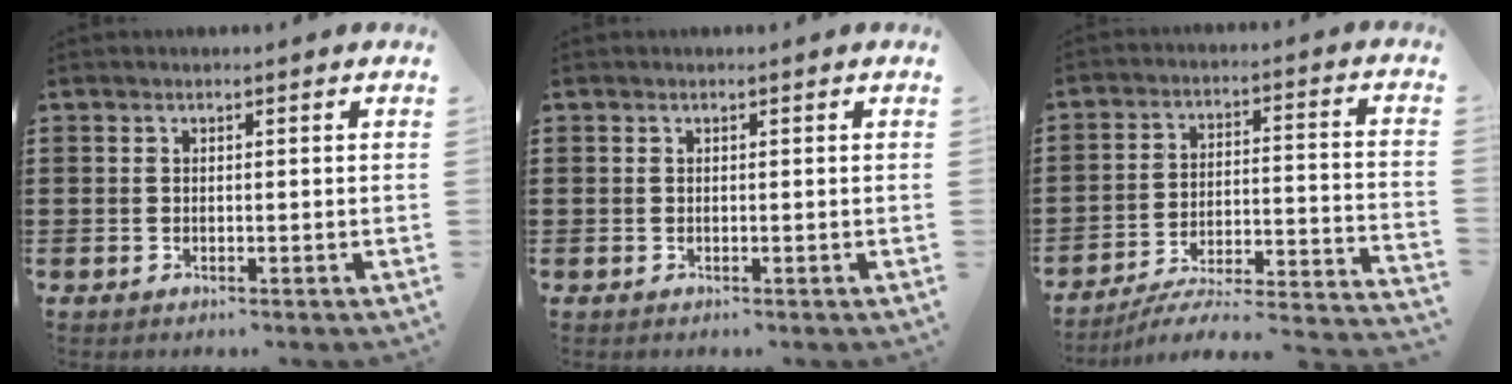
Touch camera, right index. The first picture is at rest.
{"total": 0.0}
{"total": 3.7, "force": [-3.0, 0.7, 2.0], "torque": [-0.044, -0.017, -0.065]}